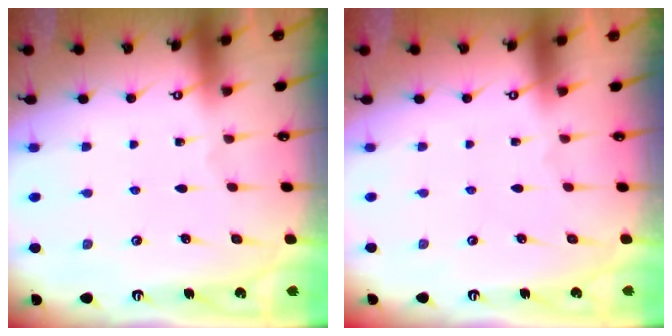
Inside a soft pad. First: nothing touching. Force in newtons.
{"total": 1.5, "press": 1.4, "slide": 0.6}